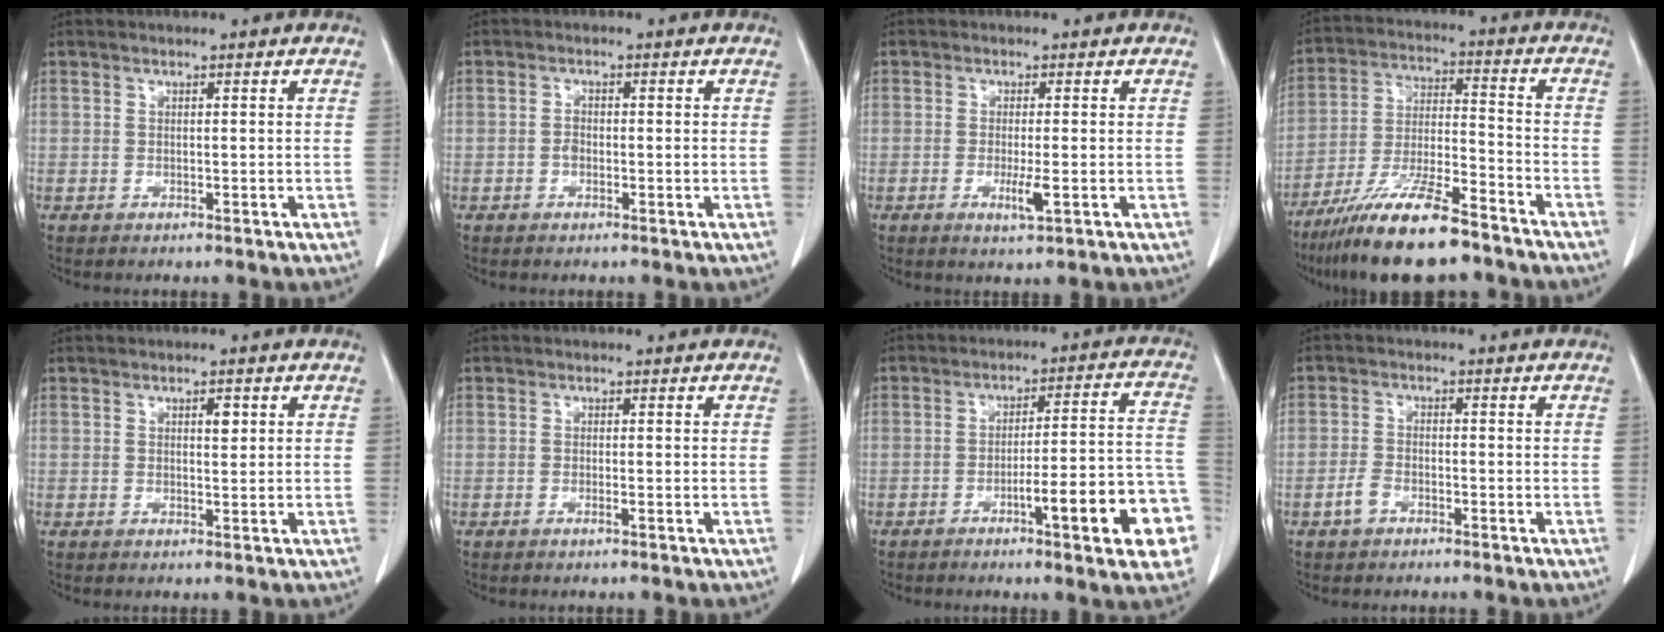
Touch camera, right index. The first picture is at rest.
{"total": 1.4, "force": [-0.4, 0.8, 1.1], "torque": [-0.019, 0.003, -0.007]}
{"total": 2.9, "force": [-0.8, 0.2, 2.7], "torque": [-0.049, -0.007, -0.012]}
{"total": 15.3, "force": [-11.7, 2.3, 9.5], "torque": [-0.188, -0.022, -0.209]}
{"total": 1.5, "force": [0.6, 0.6, 1.3], "torque": [-0.018, 0.000, 0.008]}
{"total": 0.5, "force": [-0.3, -0.1, 0.5], "torque": [-0.010, 0.000, -0.006]}
{"total": 14.1, "force": [-5.7, 1.6, 12.8], "torque": [-0.132, 0.024, -0.072]}
{"total": 2.4, "force": [-1.5, 1.3, 1.3], "torque": [-0.028, 0.004, -0.028]}